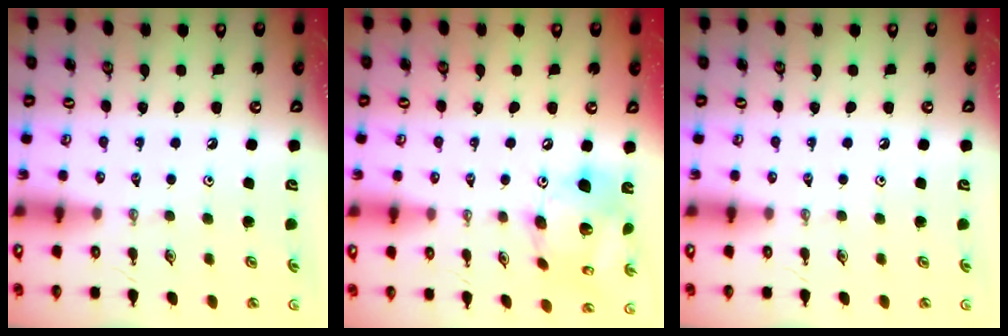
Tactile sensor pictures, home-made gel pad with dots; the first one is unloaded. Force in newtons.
{"total": 16.1, "press": 16.0, "slide": 1.9}
{"total": 0.0}